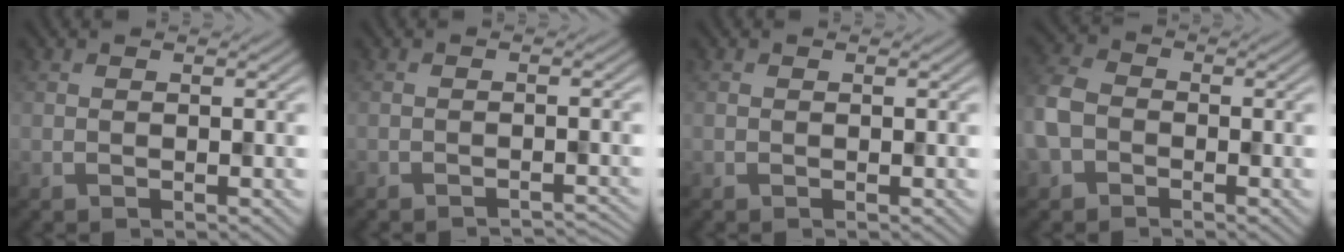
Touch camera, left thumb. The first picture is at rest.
{"total": 1.9, "force": [-1.8, 0.2, 0.5], "torque": [0.002, 0.000, -0.027]}
{"total": 0.0}
{"total": 5.4, "force": [-1.9, 4.1, 2.8], "torque": [-0.085, -0.005, -0.052]}